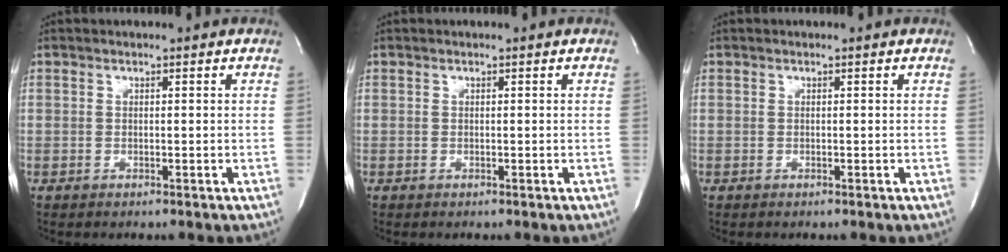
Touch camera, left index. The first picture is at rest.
{"total": 0.0}
{"total": 0.0}